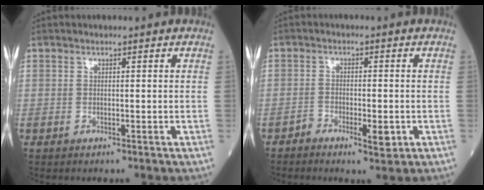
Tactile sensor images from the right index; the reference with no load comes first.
{"total": 3.7, "force": [-1.6, 1.4, 3.0], "torque": [-0.047, 0.000, -0.023]}